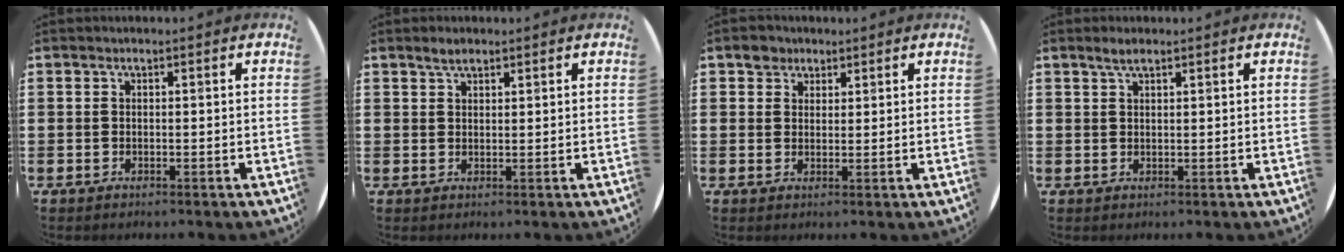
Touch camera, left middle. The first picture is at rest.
{"total": 1.8, "force": [1.6, 0.6, 0.7], "torque": [-0.007, 0.000, 0.028]}
{"total": 2.5, "force": [1.9, 1.6, 0.1], "torque": [0.008, -0.001, 0.035]}
{"total": 1.7, "force": [1.3, 0.3, 1.0], "torque": [-0.022, 0.003, 0.024]}